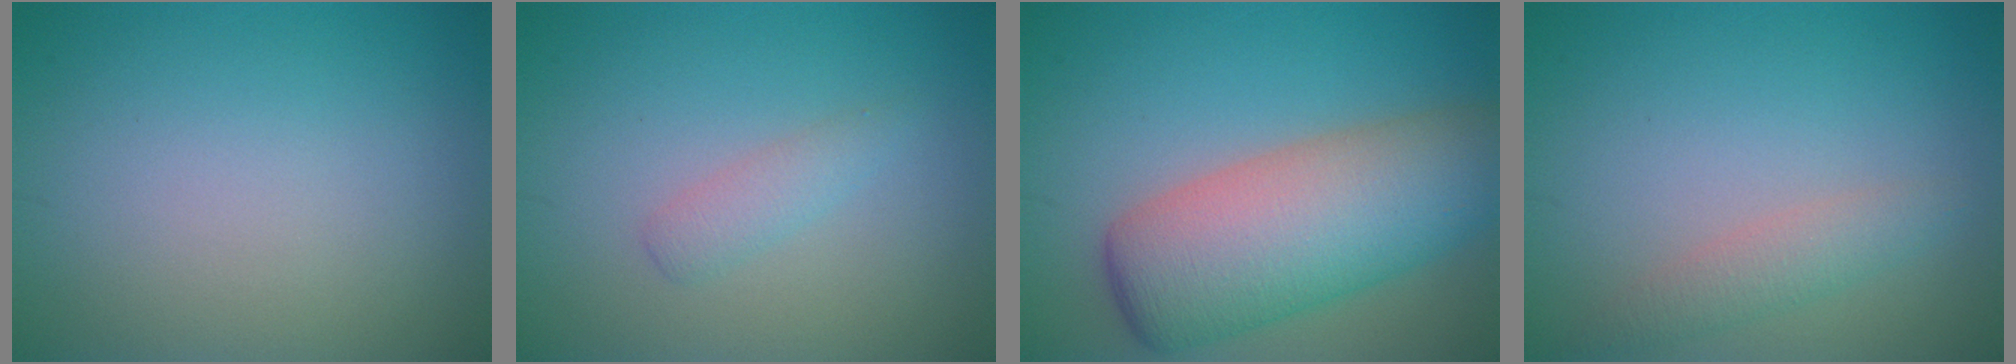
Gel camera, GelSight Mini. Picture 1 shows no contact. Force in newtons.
{"total": 1.5, "press": 1.5, "slide": 0.1}
{"total": 10.0, "press": 10.0, "slide": 0.3}
{"total": 2.0, "press": 2.0, "slide": 0.1}